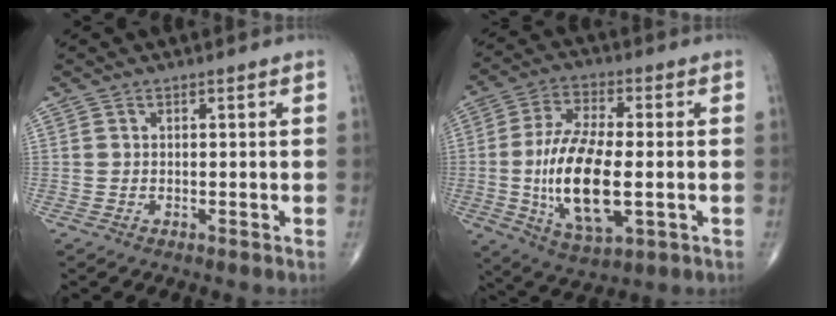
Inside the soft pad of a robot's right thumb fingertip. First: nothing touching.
{"total": 17.3, "force": [-2.2, 7.3, 15.5], "torque": [-0.298, -0.004, -0.034]}